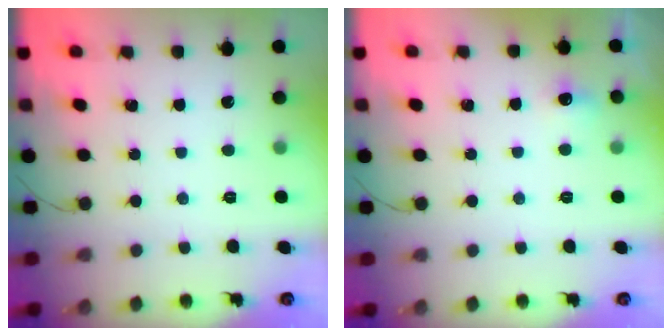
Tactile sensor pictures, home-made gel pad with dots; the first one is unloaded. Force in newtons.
{"total": 4.3, "press": 4.0, "slide": 1.5}